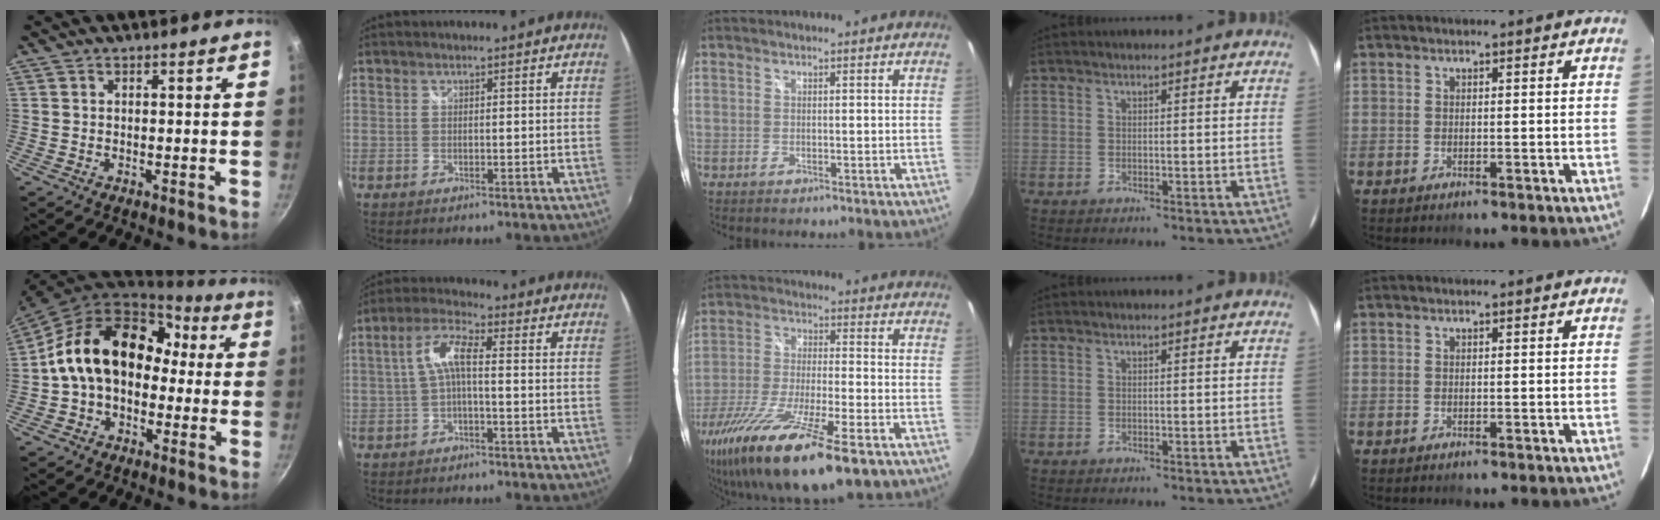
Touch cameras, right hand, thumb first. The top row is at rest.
{"thumb": {"total": 18.3, "force": [0.5, 13.3, 12.5], "torque": [-0.175, 0.062, -0.004]}, "index": {"total": 5.6, "force": [-0.7, 1.5, 5.4], "torque": [-0.114, 0.016, -0.014]}, "middle": {"total": 23.2, "force": [-14.8, 4.9, 17.1], "torque": [-0.335, -0.069, -0.256]}}